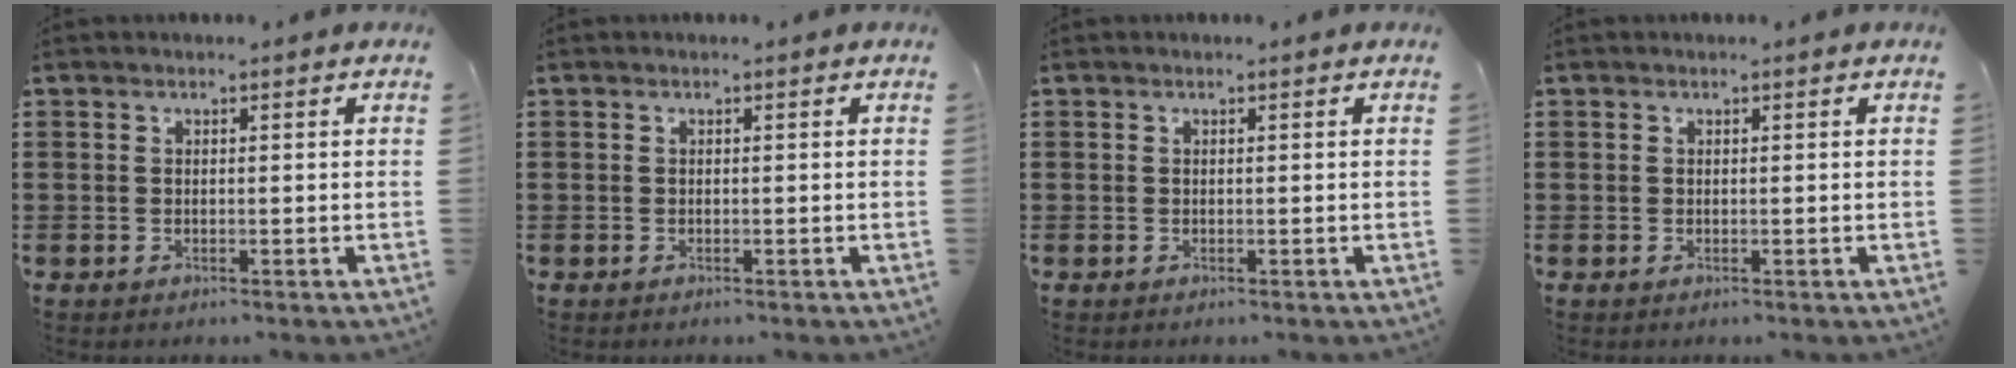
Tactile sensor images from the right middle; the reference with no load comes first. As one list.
[{"total": 0.0}, {"total": 0.0}, {"total": 0.0}]